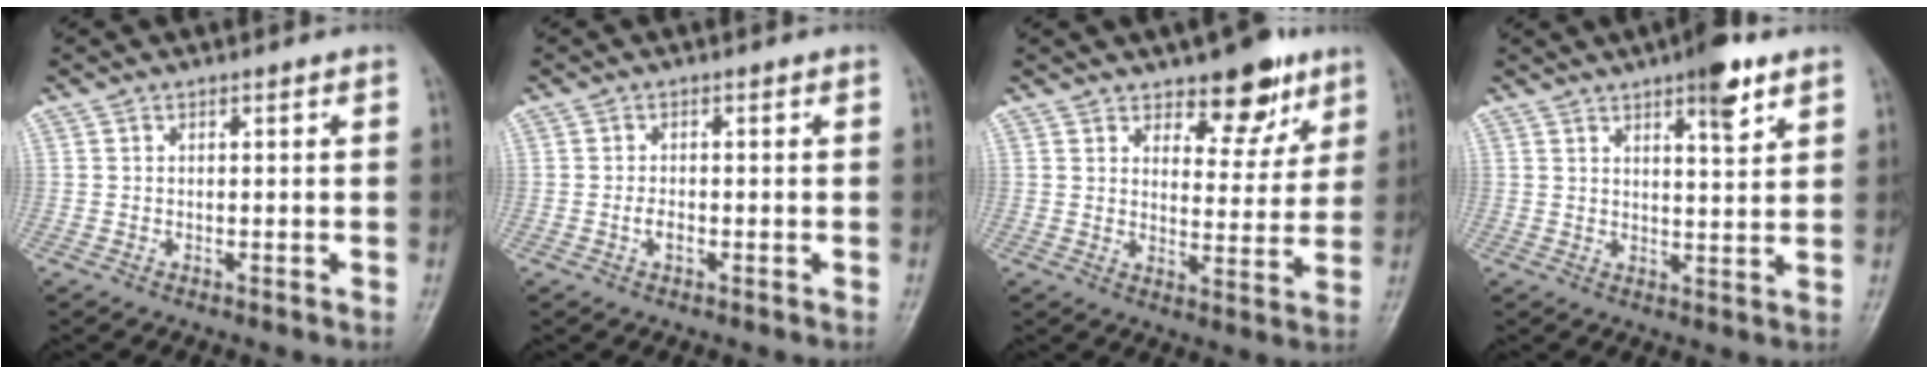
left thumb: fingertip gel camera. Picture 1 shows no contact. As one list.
[{"total": 1.9, "force": [-0.6, 1.2, 1.4], "torque": [-0.021, 0.002, -0.013]}, {"total": 10.1, "force": [6.7, 5.1, 5.7], "torque": [-0.039, -0.040, 0.097]}, {"total": 7.3, "force": [4.5, 1.9, 5.5], "torque": [-0.068, -0.023, 0.062]}]